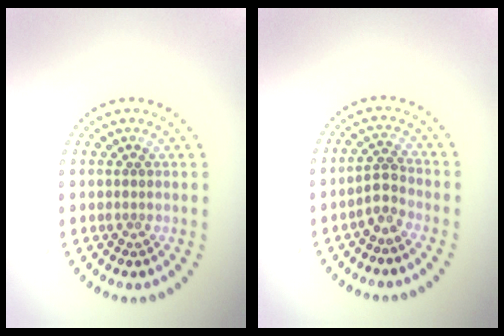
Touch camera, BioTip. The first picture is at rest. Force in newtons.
{"total": 1.8, "press": 1.4, "slide": 1.1}